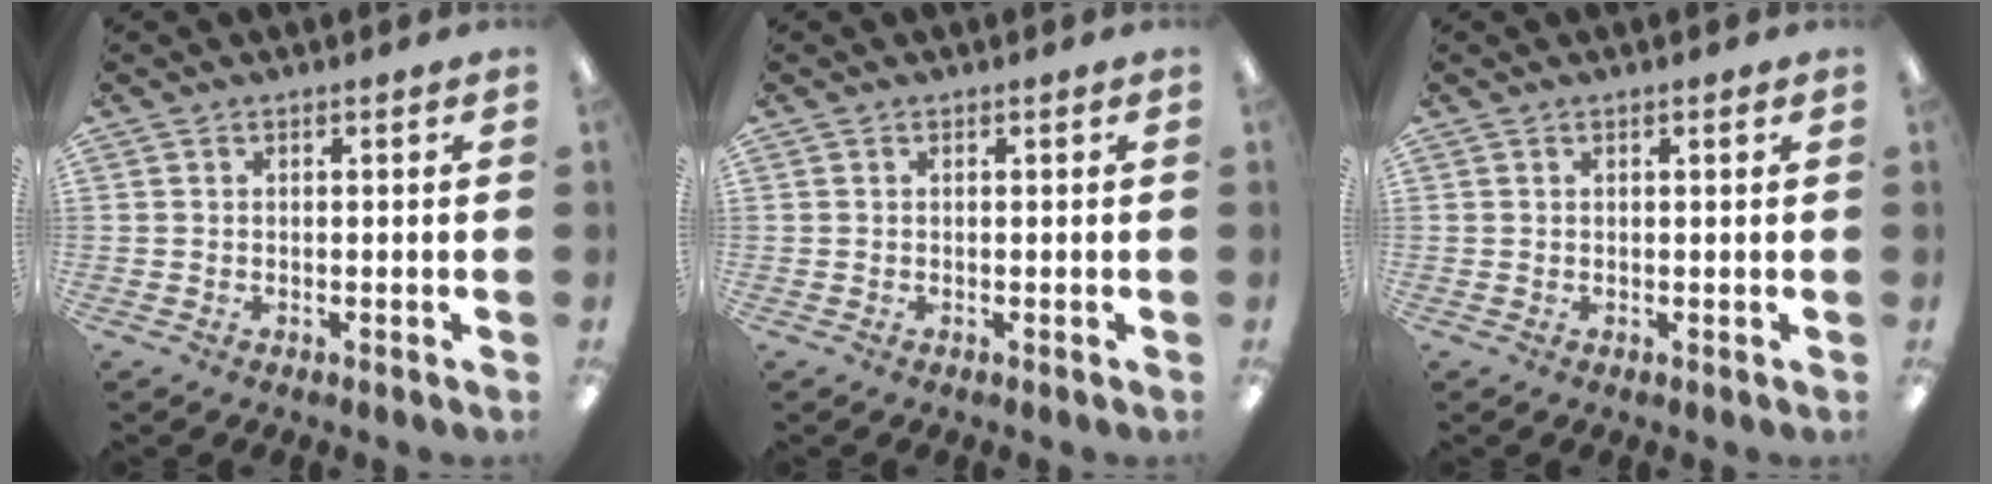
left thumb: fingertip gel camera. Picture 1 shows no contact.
{"total": 0.0}
{"total": 0.5, "force": [0.4, 0.0, 0.4], "torque": [-0.008, 0.002, 0.006]}